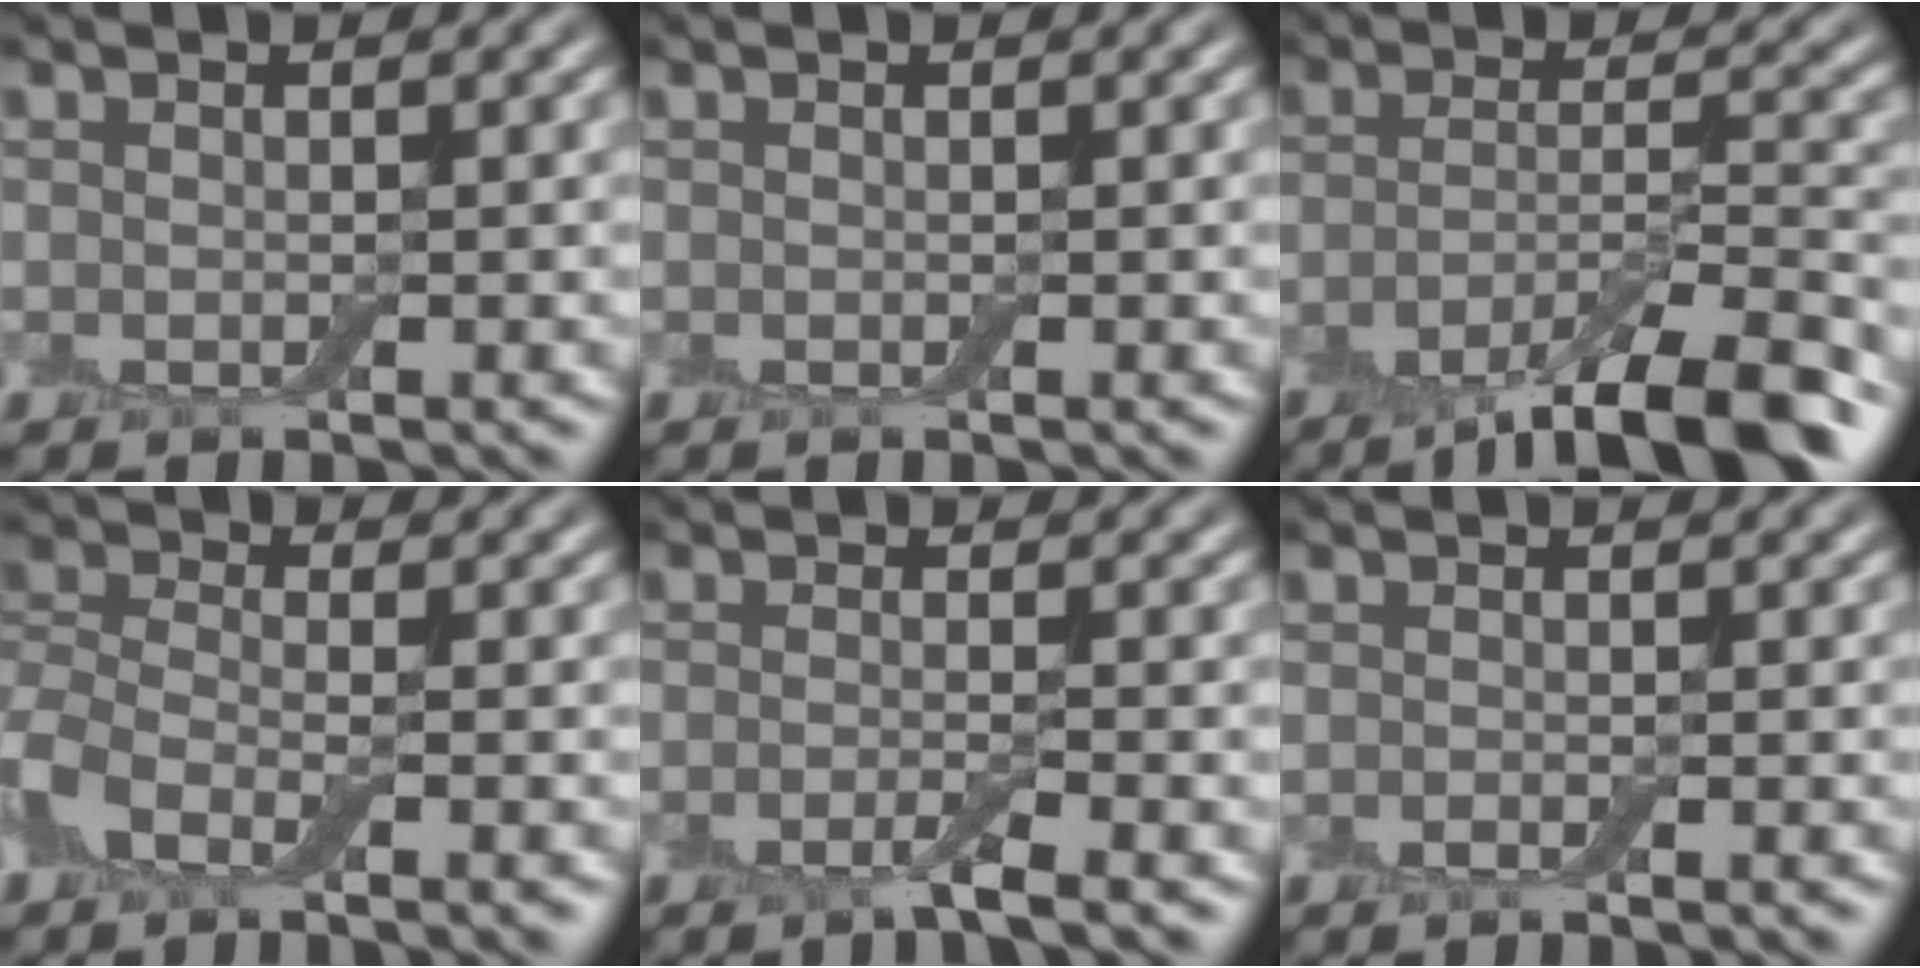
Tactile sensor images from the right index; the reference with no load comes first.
{"total": 0.0}
{"total": 9.1, "force": [-5.8, 2.2, 6.7], "torque": [-0.095, -0.001, -0.100]}
{"total": 5.3, "force": [-2.9, 2.3, 3.7], "torque": [-0.070, 0.002, -0.071]}
{"total": 2.1, "force": [-1.1, 0.3, 1.8], "torque": [-0.022, -0.002, -0.031]}
{"total": 0.8, "force": [-0.6, 0.1, 0.5], "torque": [-0.006, -0.001, -0.010]}